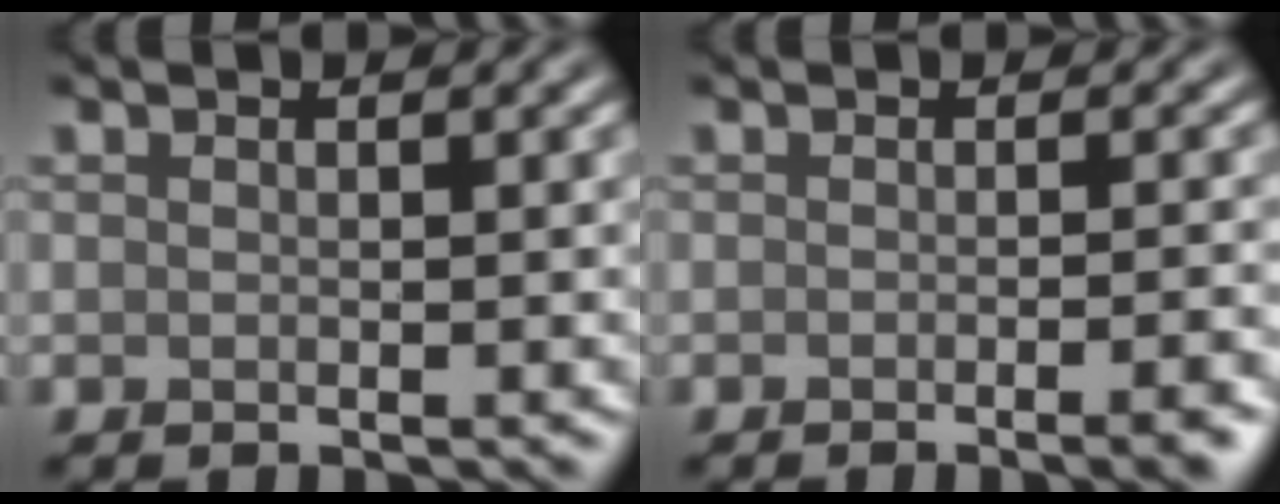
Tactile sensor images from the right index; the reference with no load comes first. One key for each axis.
{"total": 3.2, "fx": -1.7, "fy": 0.8, "fz": 2.5, "tx": -0.016, "ty": 0.006, "tz": -0.024}